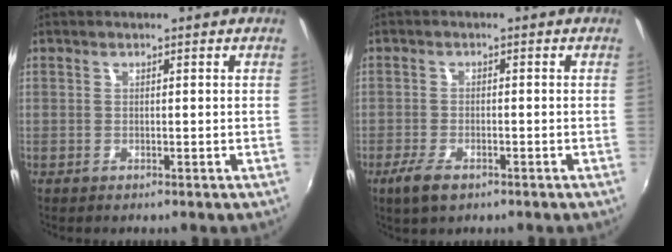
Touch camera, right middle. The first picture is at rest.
{"total": 4.5, "force": [-2.9, 1.8, 3.0], "torque": [-0.076, -0.012, -0.053]}